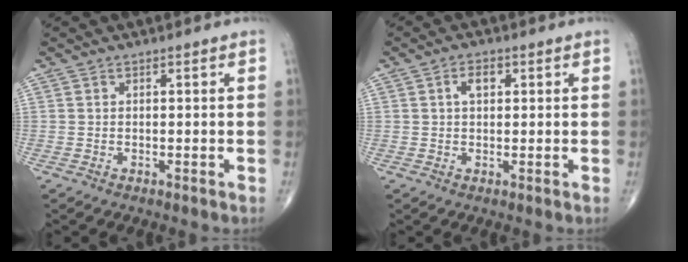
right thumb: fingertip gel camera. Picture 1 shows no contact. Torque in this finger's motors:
{"motor_torque": [-0.01, 0.00, 0.11, -0.01, 0.02]}